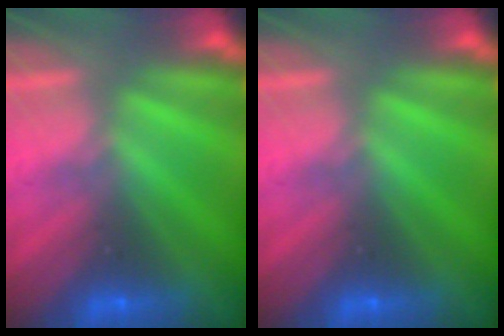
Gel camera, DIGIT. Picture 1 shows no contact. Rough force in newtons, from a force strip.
{"total": 0.0}